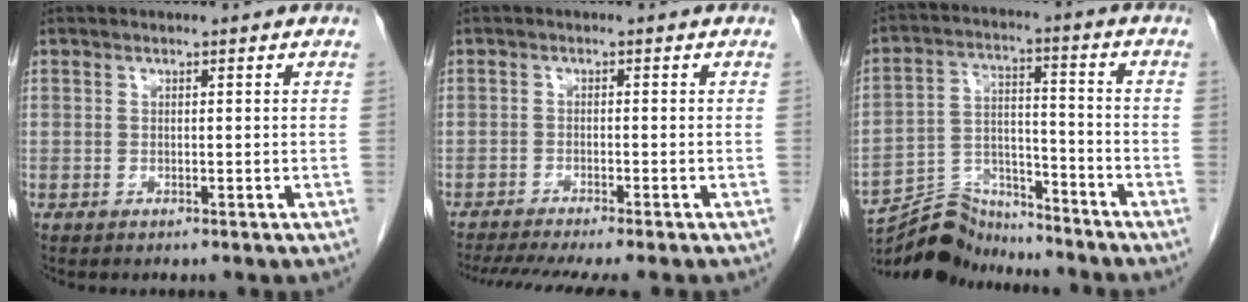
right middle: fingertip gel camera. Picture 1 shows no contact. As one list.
[{"total": 10.1, "force": [-8.6, 0.3, 5.3], "torque": [-0.066, -0.014, -0.128]}, {"total": 10.9, "force": [-10.7, 2.1, 1.0], "torque": [-0.020, 0.021, -0.194]}]